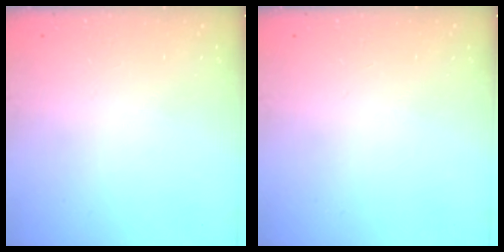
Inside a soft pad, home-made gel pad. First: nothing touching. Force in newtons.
{"total": 0.0}